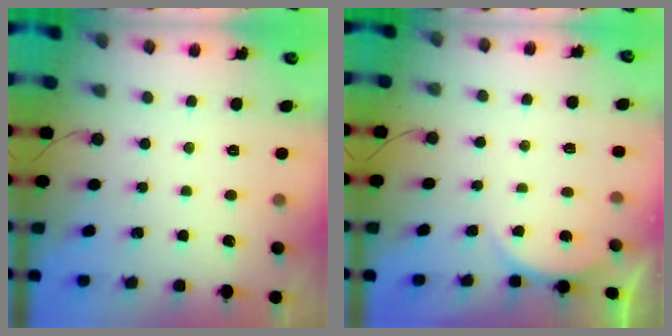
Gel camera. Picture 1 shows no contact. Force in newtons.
{"total": 2.3, "press": 2.3, "slide": 0.5}